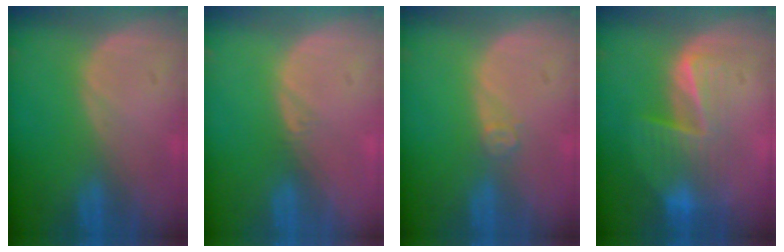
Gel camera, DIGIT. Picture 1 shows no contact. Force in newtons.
{"total": 0.5, "press": 0.5, "slide": 0.2}
{"total": 1.7, "press": 1.4, "slide": 1.0}
{"total": 6.9, "press": 6.5, "slide": 2.3}